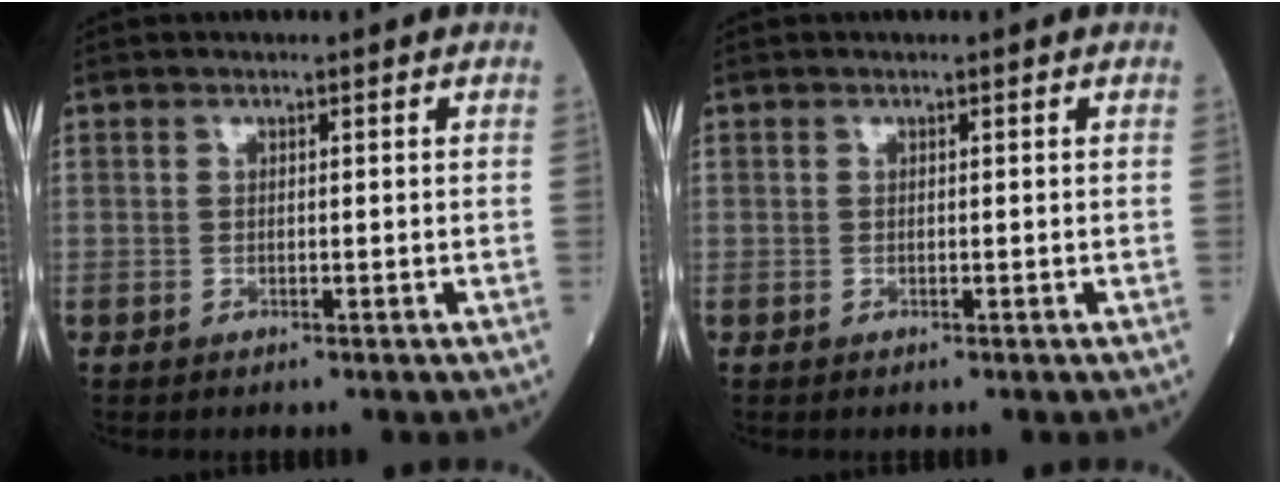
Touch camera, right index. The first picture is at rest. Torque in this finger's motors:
{"motor_torque": [0.00, 0.00, 0.00, -0.01]}